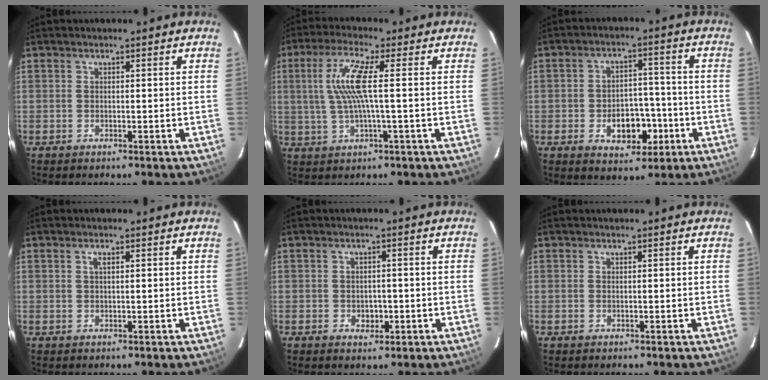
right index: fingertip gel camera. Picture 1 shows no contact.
{"total": 8.1, "force": [0.7, 0.0, 8.1], "torque": [-0.161, 0.002, 0.020]}
{"total": 9.2, "force": [-3.8, 5.9, 6.0], "torque": [-0.111, 0.015, -0.041]}
{"total": 1.0, "force": [0.4, 0.3, 0.9], "torque": [-0.017, 0.003, 0.006]}
{"total": 2.7, "force": [-1.0, 2.1, 1.2], "torque": [-0.022, 0.004, -0.008]}
{"total": 0.0}